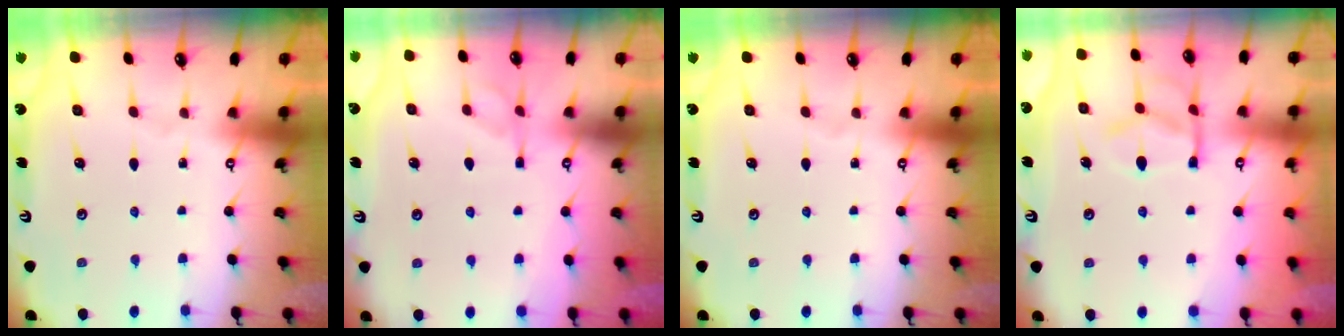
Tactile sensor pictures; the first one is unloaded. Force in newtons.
{"total": 1.3, "press": 0.5, "slide": 1.2}
{"total": 0.0}
{"total": 6.9, "press": 6.7, "slide": 1.7}